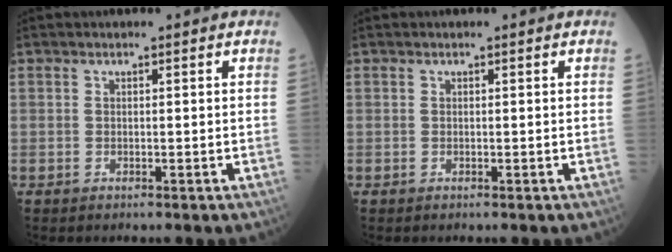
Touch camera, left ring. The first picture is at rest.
{"total": 0.0}